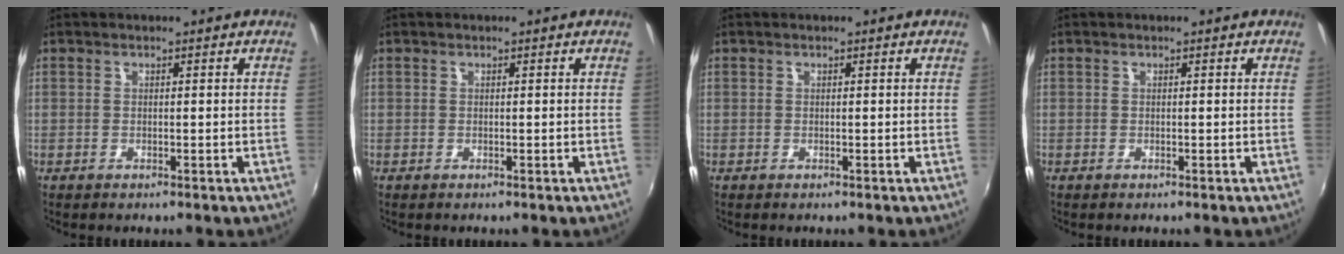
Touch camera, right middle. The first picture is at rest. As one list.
[{"total": 0.0}, {"total": 0.0}, {"total": 0.0}]